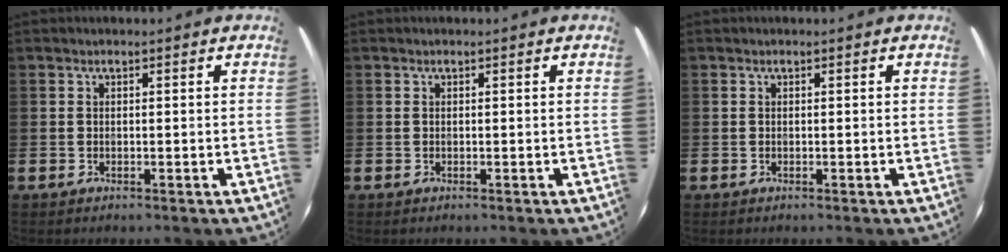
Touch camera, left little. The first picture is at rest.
{"total": 0.0}
{"total": 0.0}